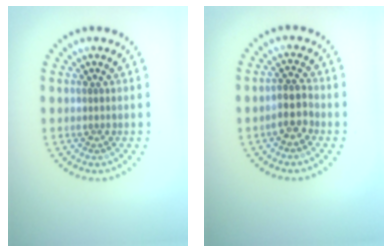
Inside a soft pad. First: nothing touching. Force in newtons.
{"total": 2.3, "press": 2.0, "slide": 1.0}